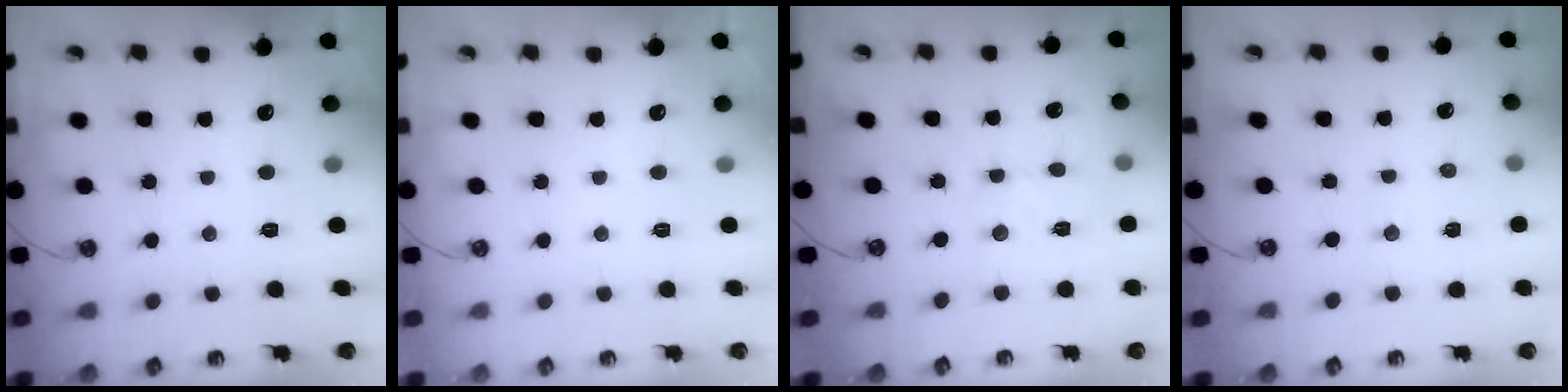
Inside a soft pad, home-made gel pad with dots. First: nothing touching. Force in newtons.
{"total": 0.0}
{"total": 2.4, "press": 2.4, "slide": 0.2}
{"total": 2.3, "press": 2.3, "slide": 0.3}